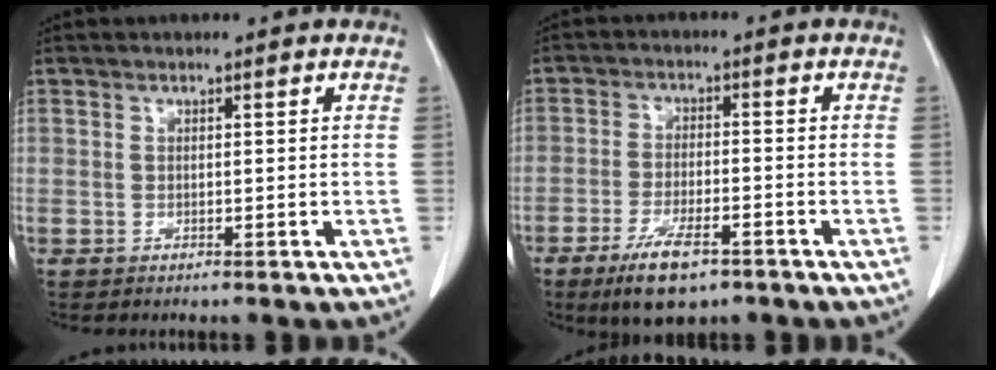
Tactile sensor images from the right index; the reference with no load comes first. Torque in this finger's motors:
{"motor_torque": [0.72, -0.57, 0.35, 0.10]}